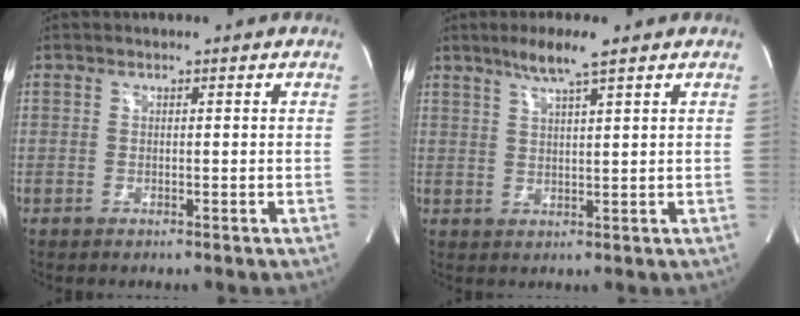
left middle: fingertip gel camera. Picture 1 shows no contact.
{"total": 5.4, "force": [3.7, -0.2, 3.9], "torque": [-0.079, 0.003, 0.071]}